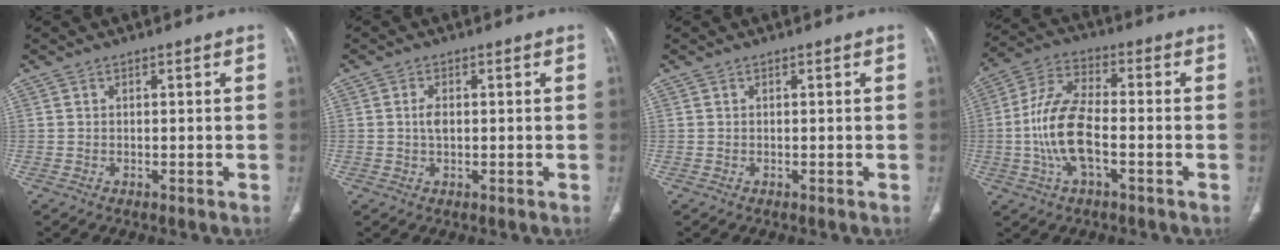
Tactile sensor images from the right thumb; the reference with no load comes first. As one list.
[{"total": 2.2, "force": [0.1, 1.2, 1.8], "torque": [-0.038, 0.001, 0.002]}, {"total": 0.0}, {"total": 12.7, "force": [-2.5, 5.6, 11.1], "torque": [-0.233, 0.026, -0.052]}]